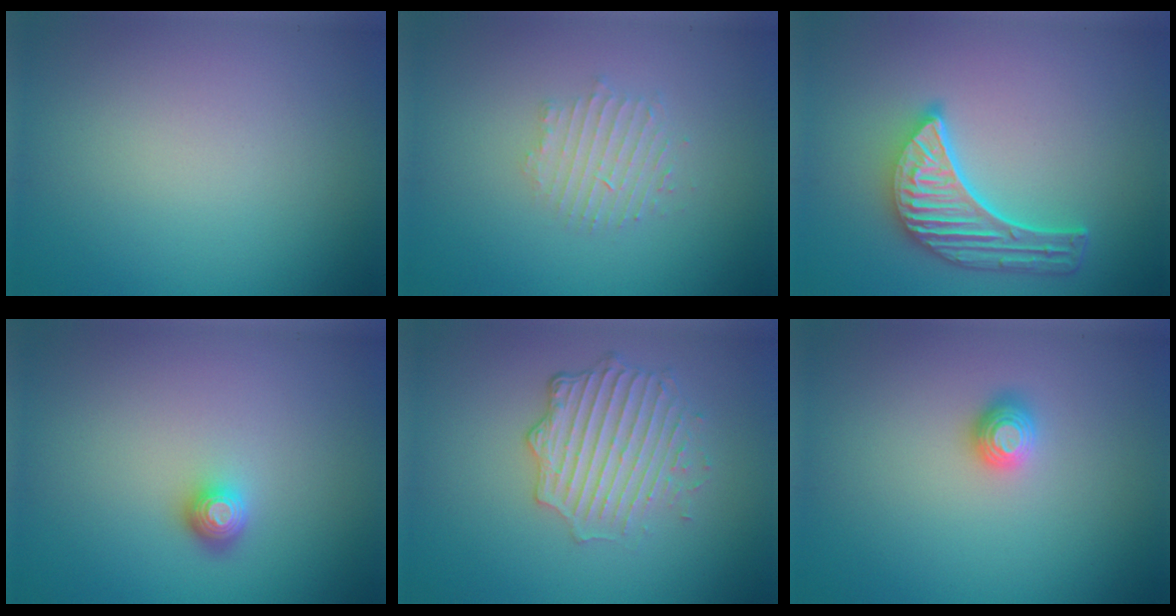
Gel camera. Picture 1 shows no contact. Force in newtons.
{"total": 2.1, "press": 2.1, "slide": 0.4}
{"total": 5.6, "press": 4.4, "slide": 3.6}
{"total": 1.7, "press": 1.3, "slide": 1.2}
{"total": 4.8, "press": 3.6, "slide": 3.2}
{"total": 1.1, "press": 1.1, "slide": 0.4}